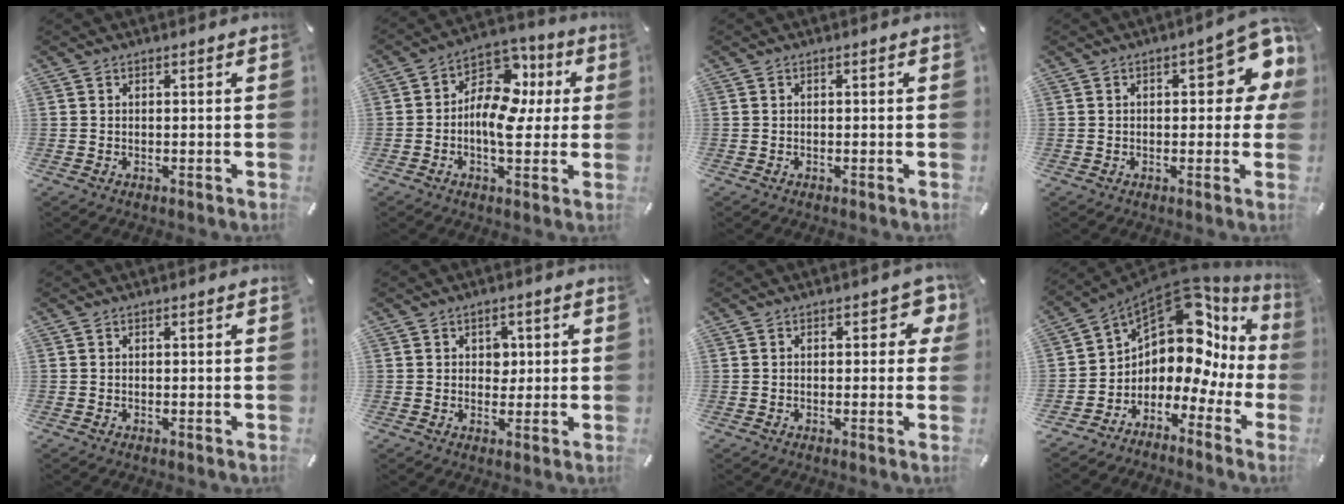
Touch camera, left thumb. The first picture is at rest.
{"total": 13.2, "force": [-0.3, 9.1, 9.5], "torque": [-0.151, -0.004, -0.009]}
{"total": 0.0}
{"total": 12.4, "force": [3.5, 5.3, 10.6], "torque": [-0.132, -0.015, 0.056]}
{"total": 0.0}
{"total": 3.6, "force": [0.5, 3.0, 1.9], "torque": [-0.017, -0.003, 0.000]}
{"total": 5.4, "force": [1.3, 2.9, 4.3], "torque": [-0.048, -0.002, 0.013]}
{"total": 12.9, "force": [7.6, 7.3, 7.5], "torque": [-0.127, -0.082, 0.124]}